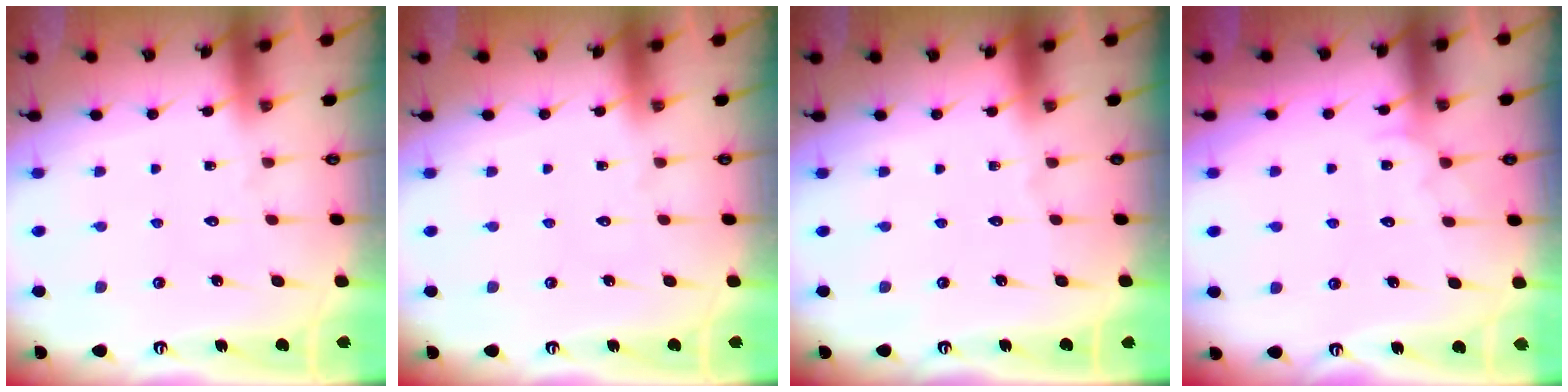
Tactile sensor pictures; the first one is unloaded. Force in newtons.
{"total": 0.0}
{"total": 0.0}
{"total": 2.9, "press": 2.8, "slide": 0.3}